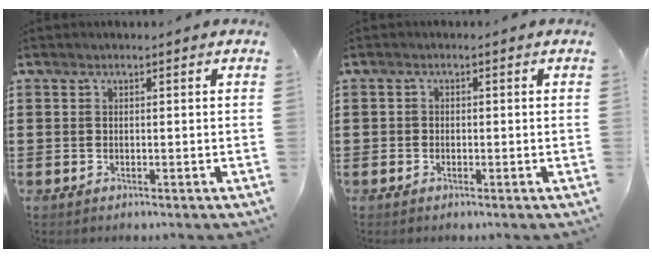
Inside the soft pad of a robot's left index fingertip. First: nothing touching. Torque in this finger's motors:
{"motor_torque": [-0.31, 0.25, -0.07, -0.01]}